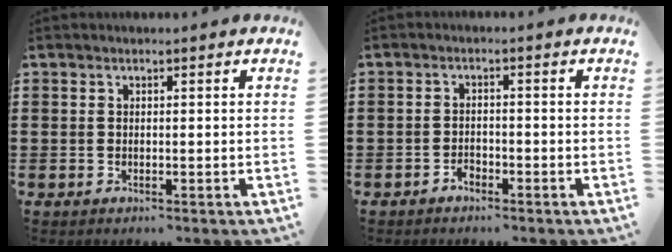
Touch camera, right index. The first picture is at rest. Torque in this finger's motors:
{"motor_torque": [1.08, 1.06, 0.01, 0.01]}